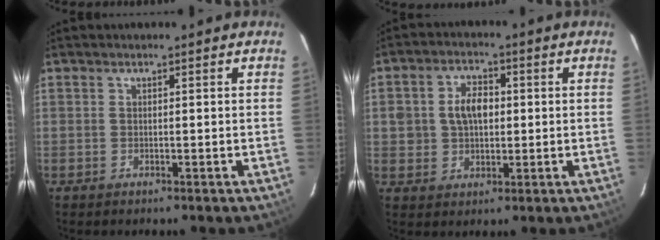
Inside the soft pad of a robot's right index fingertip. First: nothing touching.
{"total": 6.5, "force": [0.7, 4.8, 4.3], "torque": [-0.082, 0.016, 0.017]}